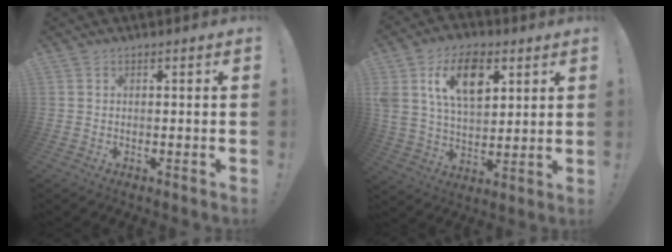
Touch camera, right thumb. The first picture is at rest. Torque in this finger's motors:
{"motor_torque": [2.24, 2.77, 1.10, -0.47, 0.13]}